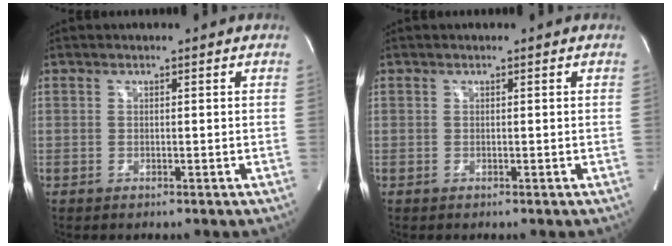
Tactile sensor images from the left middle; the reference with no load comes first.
{"total": 0.0}